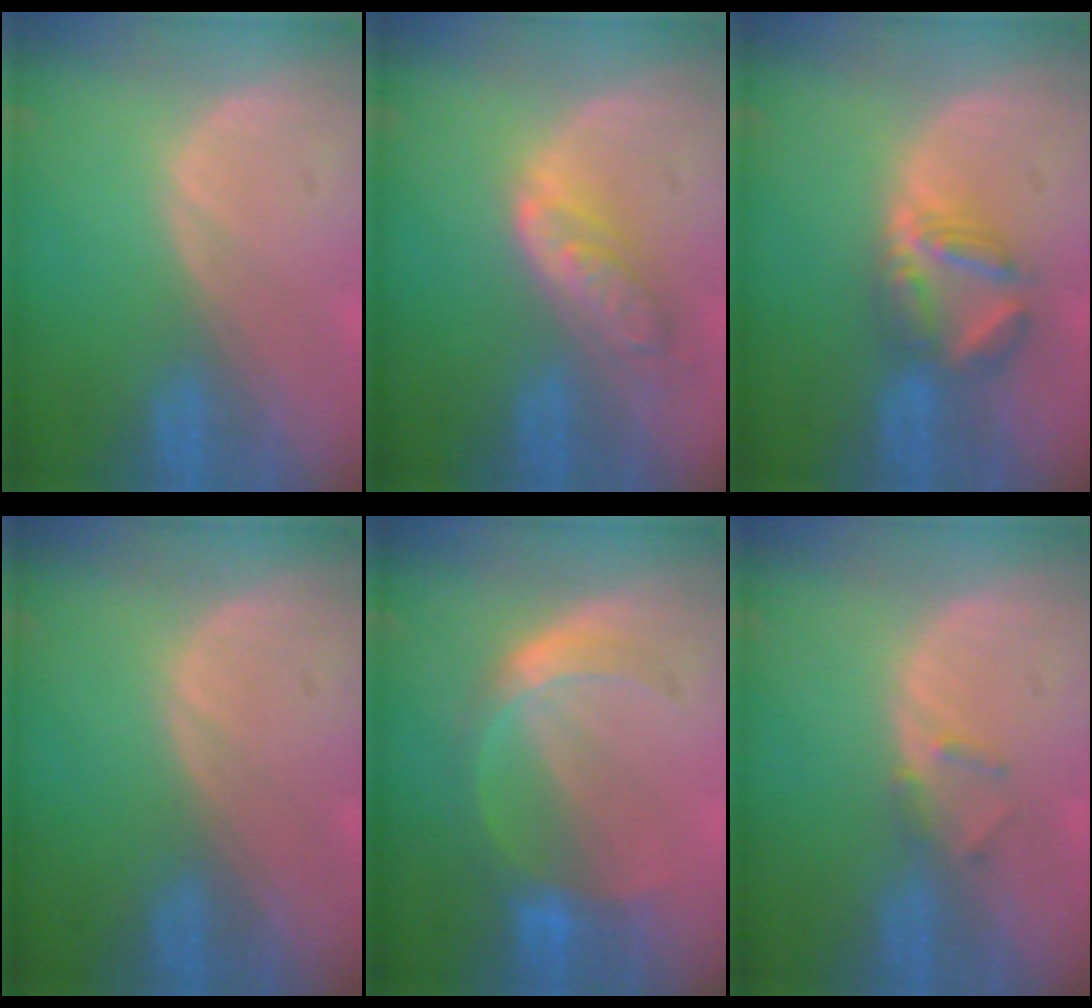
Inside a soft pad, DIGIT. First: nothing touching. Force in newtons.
{"total": 6.3, "press": 5.6, "slide": 2.9}
{"total": 5.7, "press": 5.6, "slide": 1.3}
{"total": 0.0}
{"total": 5.6, "press": 5.3, "slide": 1.9}
{"total": 1.8, "press": 1.5, "slide": 0.9}